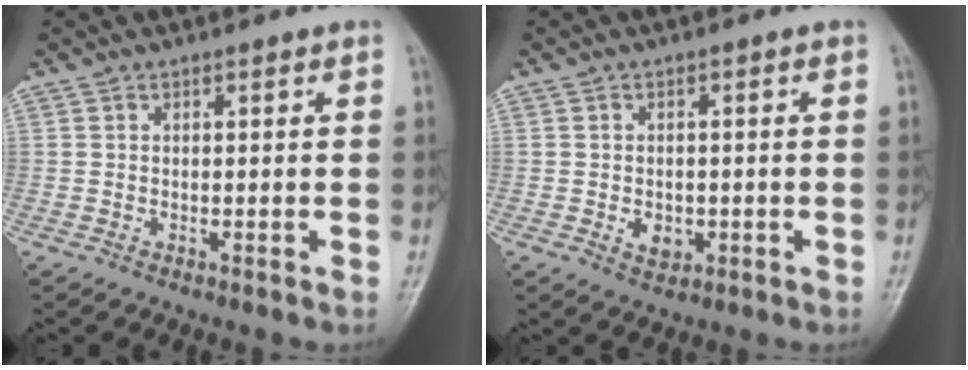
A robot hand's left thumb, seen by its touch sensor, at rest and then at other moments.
{"total": 3.3, "force": [-0.9, 2.5, 1.9], "torque": [-0.017, 0.001, -0.006]}